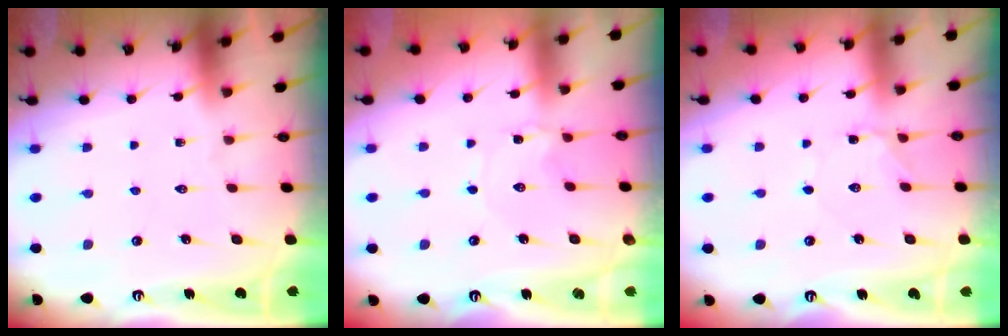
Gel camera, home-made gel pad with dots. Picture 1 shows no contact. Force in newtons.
{"total": 0.7, "press": 0.7, "slide": 0.2}
{"total": 3.5, "press": 3.5, "slide": 0.3}